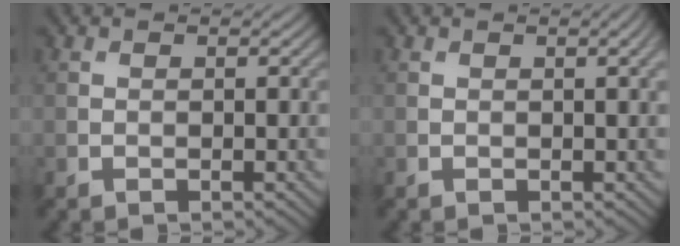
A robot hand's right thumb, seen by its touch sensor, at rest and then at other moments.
{"total": 1.7, "force": [0.5, 0.2, 1.6], "torque": [-0.019, 0.005, 0.007]}